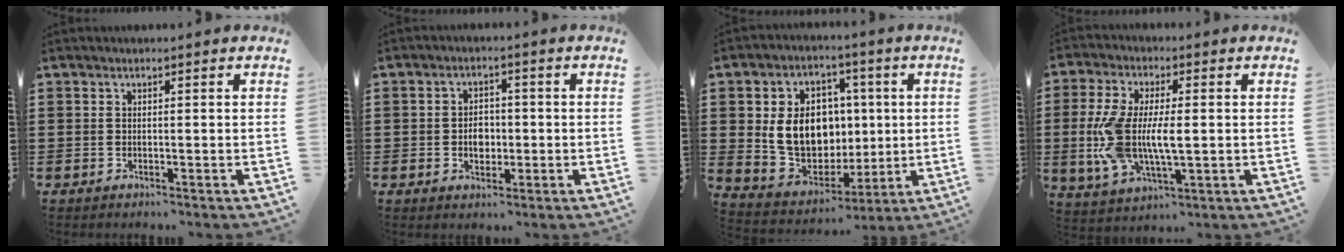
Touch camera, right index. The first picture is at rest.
{"total": 3.5, "force": [-0.5, 2.6, 2.4], "torque": [-0.034, 0.000, -0.015]}
{"total": 11.9, "force": [1.4, 9.4, 7.0], "torque": [-0.157, 0.011, 0.029]}
{"total": 10.4, "force": [-0.1, 4.8, 9.2], "torque": [-0.213, -0.007, -0.008]}